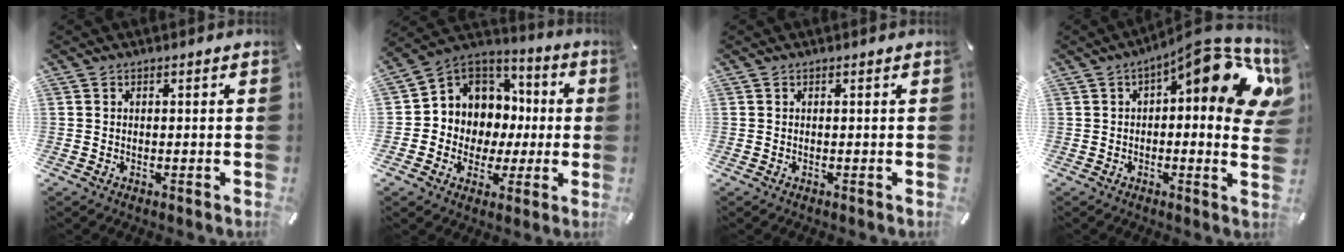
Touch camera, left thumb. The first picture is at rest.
{"total": 9.1, "force": [0.6, 9.1, 0.3], "torque": [-0.018, -0.028, 0.027]}
{"total": 0.0}
{"total": 15.2, "force": [5.8, 4.8, 13.2], "torque": [-0.166, -0.044, 0.086]}